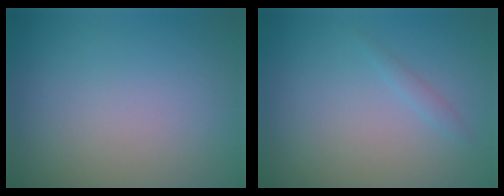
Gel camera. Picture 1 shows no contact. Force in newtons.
{"total": 0.7, "press": 0.7, "slide": 0.0}